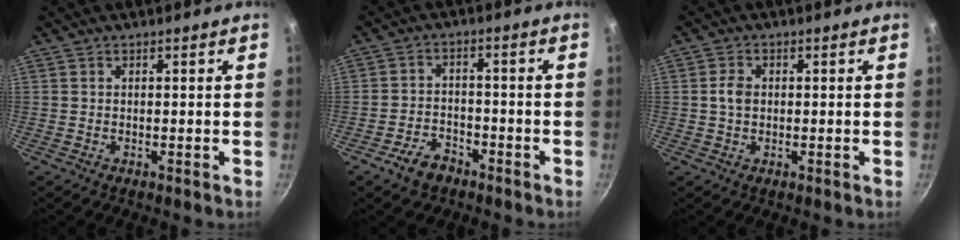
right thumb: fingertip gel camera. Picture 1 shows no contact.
{"total": 5.8, "force": [-3.9, 3.5, 2.6], "torque": [-0.035, 0.034, -0.068]}
{"total": 2.9, "force": [0.1, 2.1, 2.1], "torque": [-0.036, 0.006, -0.001]}